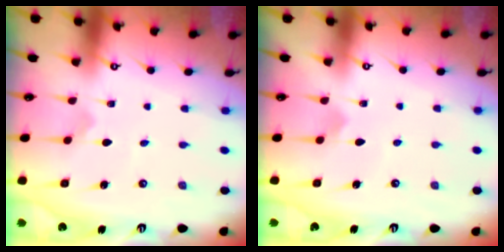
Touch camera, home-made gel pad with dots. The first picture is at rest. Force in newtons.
{"total": 2.9, "press": 2.9, "slide": 0.2}